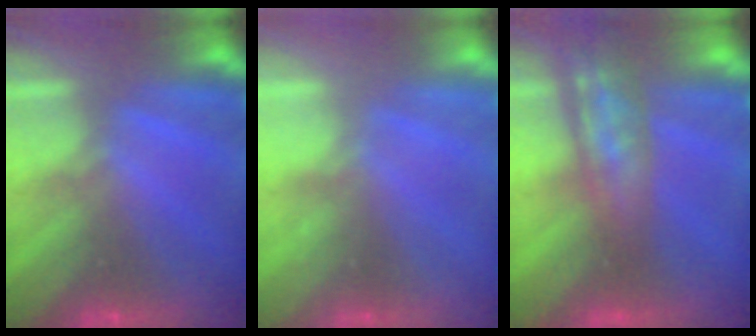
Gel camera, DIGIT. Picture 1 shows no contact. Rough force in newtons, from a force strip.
{"total": 1.9}
{"total": 3.0}